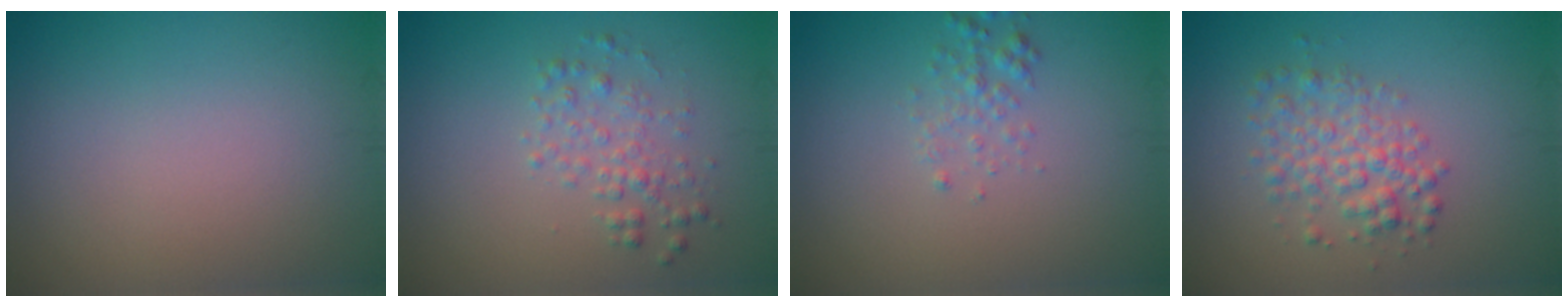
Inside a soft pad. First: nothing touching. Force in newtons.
{"total": 2.0, "press": 2.0, "slide": 0.0}
{"total": 1.4, "press": 1.4, "slide": 0.0}
{"total": 3.2, "press": 3.2, "slide": 0.1}